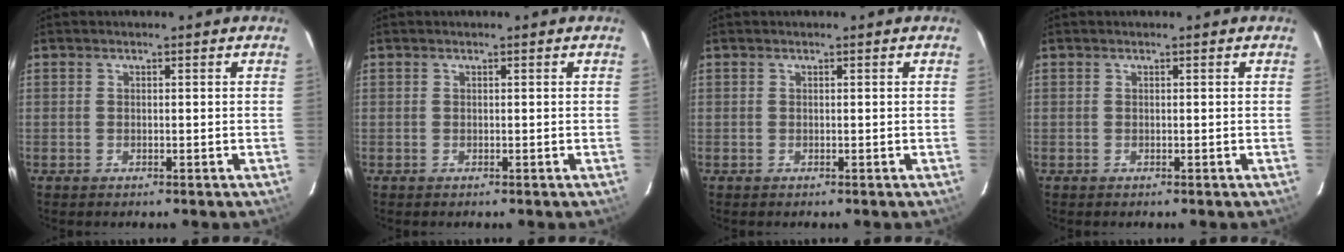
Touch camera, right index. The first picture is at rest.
{"total": 0.0}
{"total": 0.0}
{"total": 0.0}